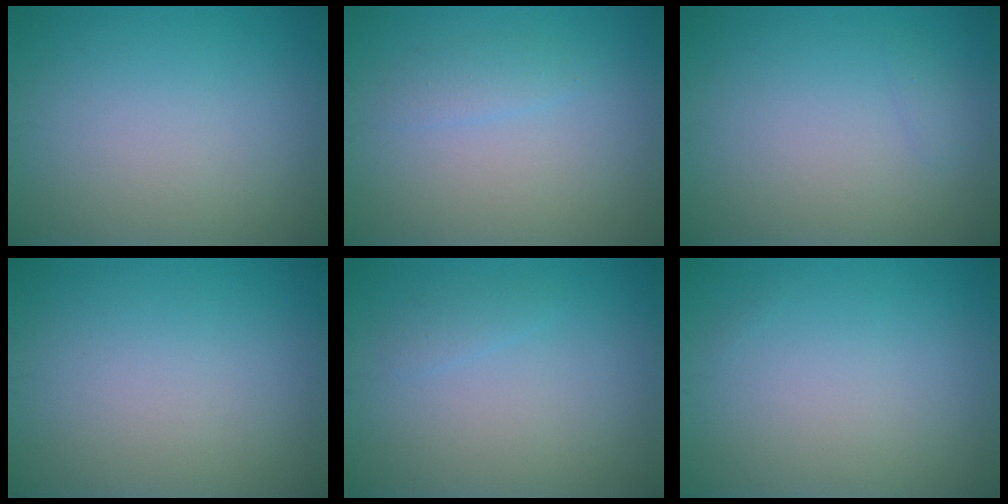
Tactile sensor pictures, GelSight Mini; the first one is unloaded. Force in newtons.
{"total": 1.2, "press": 1.2, "slide": 0.1}
{"total": 0.5, "press": 0.5, "slide": 0.0}
{"total": 0.0}
{"total": 0.8, "press": 0.8, "slide": 0.0}
{"total": 0.0}